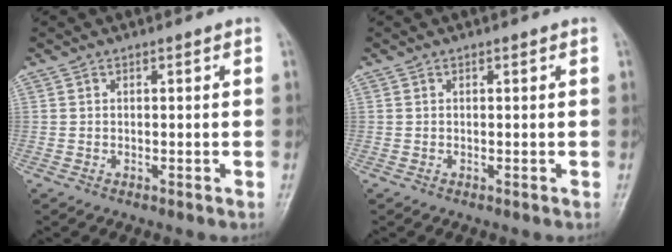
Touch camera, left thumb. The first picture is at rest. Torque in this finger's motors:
{"motor_torque": [-0.14, -0.01, -0.02, 0.15, 0.00]}